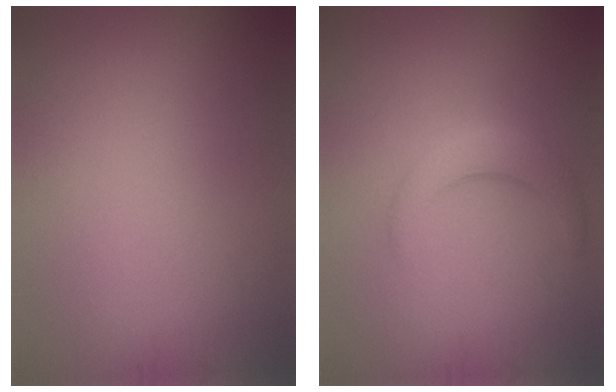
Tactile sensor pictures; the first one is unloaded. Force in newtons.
{"total": 2.8, "press": 2.8, "slide": 0.1}